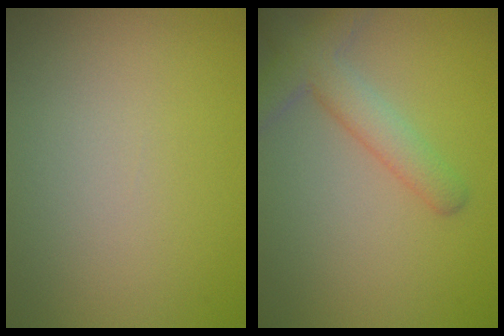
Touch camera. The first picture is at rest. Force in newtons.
{"total": 3.8, "press": 3.8, "slide": 0.3}